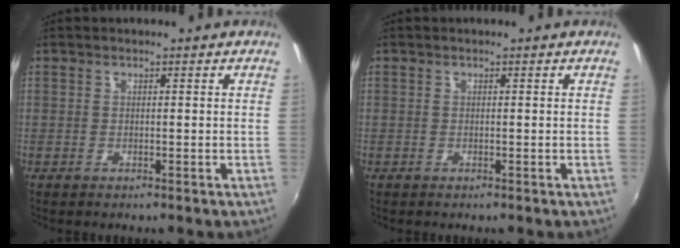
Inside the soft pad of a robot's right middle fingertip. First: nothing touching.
{"total": 0.0}